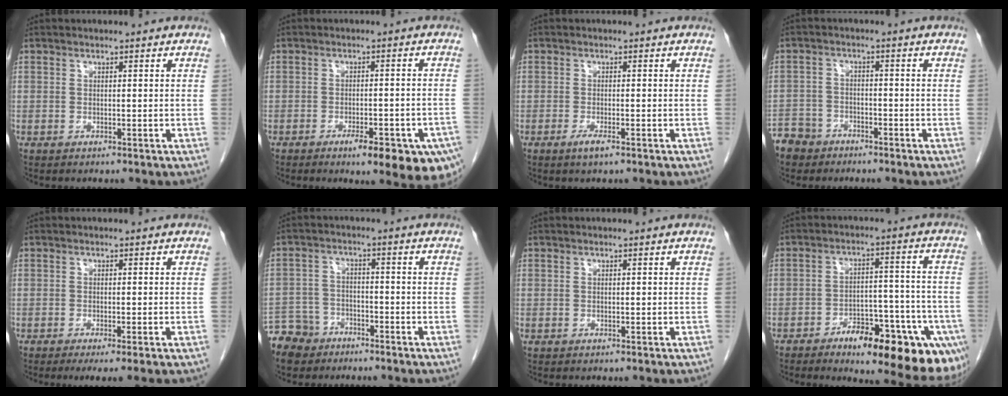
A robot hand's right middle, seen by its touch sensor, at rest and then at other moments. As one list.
[{"total": 12.7, "force": [-7.9, 3.2, 9.4], "torque": [-0.061, 0.008, -0.100]}, {"total": 1.9, "force": [-1.1, 0.3, 1.5], "torque": [-0.032, -0.003, -0.020]}, {"total": 6.5, "force": [-5.1, 4.1, 0.4], "torque": [-0.014, 0.002, -0.095]}, {"total": 5.7, "force": [-3.8, 0.6, 4.2], "torque": [-0.050, -0.014, -0.053]}, {"total": 7.1, "force": [-5.6, 4.3, 0.5], "torque": [-0.014, 0.000, -0.106]}, {"total": 0.0}, {"total": 16.8, "force": [-11.8, 4.6, 11.0], "torque": [-0.062, 0.033, -0.157]}]